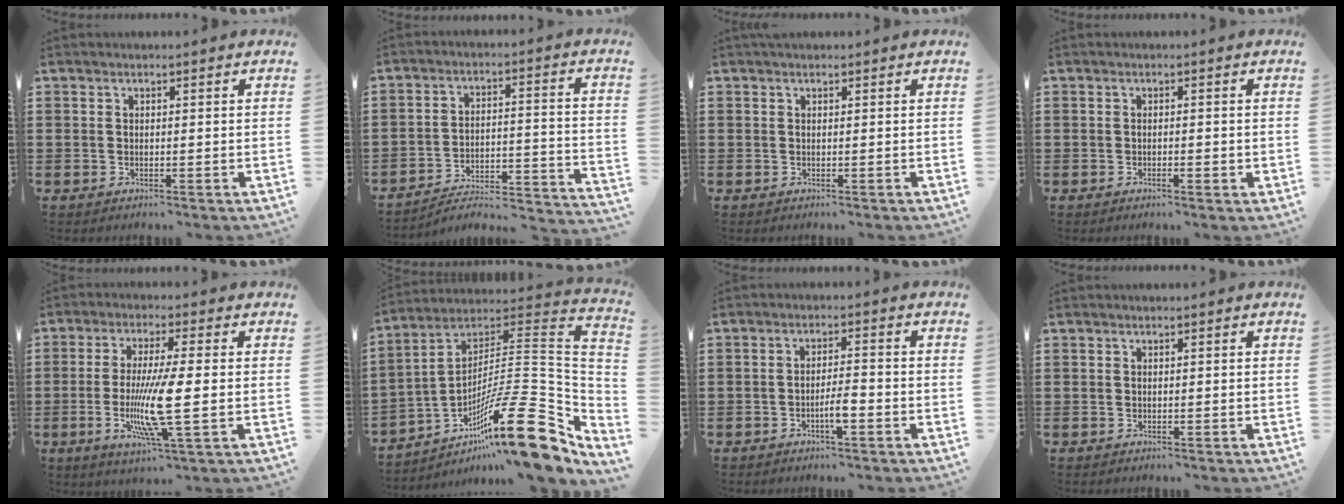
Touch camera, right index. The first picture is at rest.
{"total": 2.8, "force": [-2.4, 0.3, 1.4], "torque": [-0.036, -0.018, -0.060]}
{"total": 0.0}
{"total": 1.0, "force": [-0.3, 0.2, 0.9], "torque": [-0.016, -0.003, -0.005]}
{"total": 10.1, "force": [-1.7, 1.0, 9.9], "torque": [-0.201, -0.022, -0.036]}
{"total": 21.8, "force": [-10.7, 5.0, 18.3], "torque": [-0.283, 0.020, -0.185]}
{"total": 3.9, "force": [-1.6, 0.8, 3.5], "torque": [-0.067, 0.002, -0.032]}
{"total": 0.0}